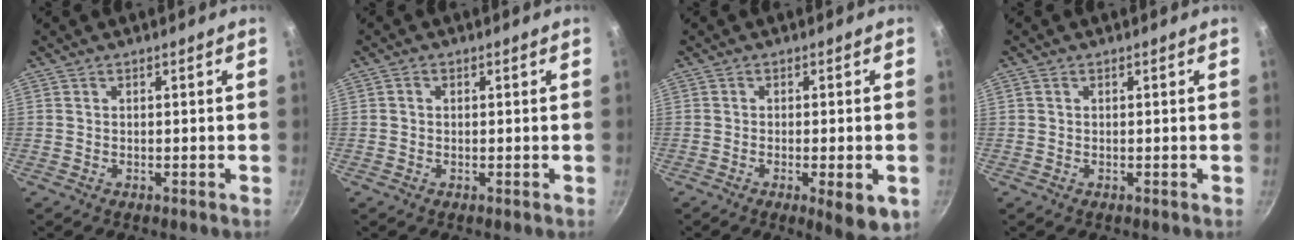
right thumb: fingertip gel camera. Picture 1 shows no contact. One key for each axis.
{"total": 1.0, "fx": 0.1, "fy": 0.8, "fz": 0.5, "tx": -0.009, "ty": 0.006, "tz": 0.001}
{"total": 7.1, "fx": -2.4, "fy": 1.7, "fz": 6.4, "tx": -0.082, "ty": -0.002, "tz": -0.030}
{"total": 0.5, "fx": 0.1, "fy": 0.4, "fz": 0.3, "tx": -0.004, "ty": 0.003, "tz": 0.002}